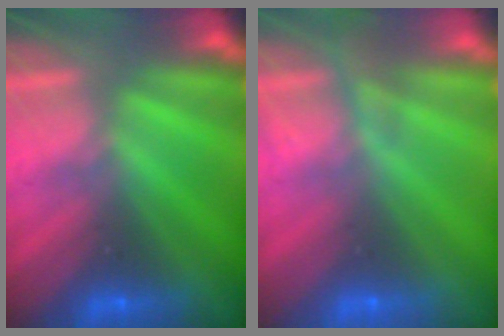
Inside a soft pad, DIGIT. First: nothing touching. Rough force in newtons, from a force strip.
{"total": 2.3}